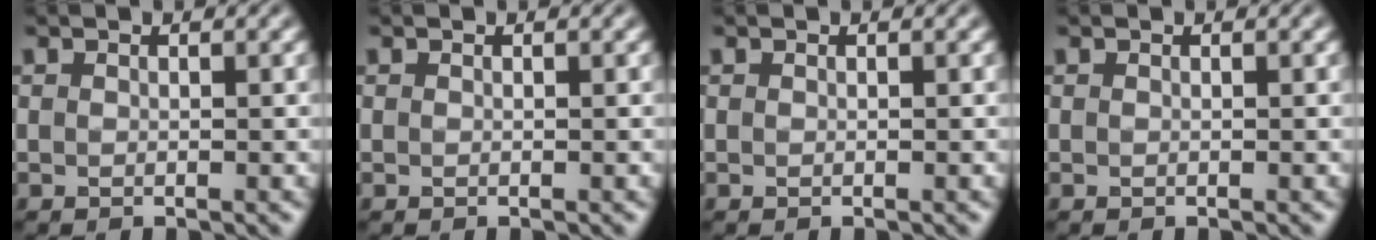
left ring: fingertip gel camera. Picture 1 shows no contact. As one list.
[{"total": 0.0}, {"total": 0.0}, {"total": 0.0}]